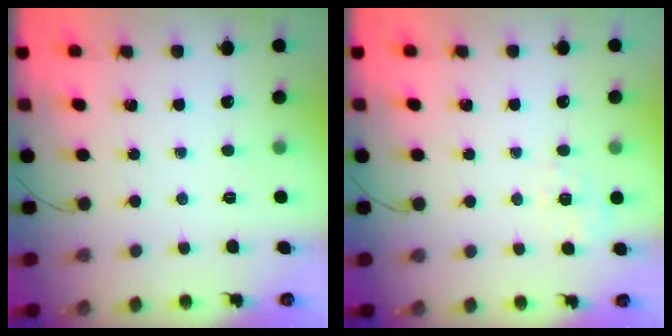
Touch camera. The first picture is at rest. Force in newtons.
{"total": 1.6, "press": 0.2, "slide": 1.6}